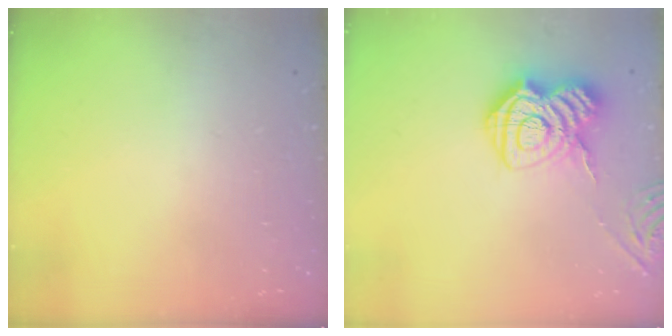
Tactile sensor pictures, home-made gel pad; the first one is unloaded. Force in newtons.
{"total": 13.3, "press": 13.3, "slide": 0.8}